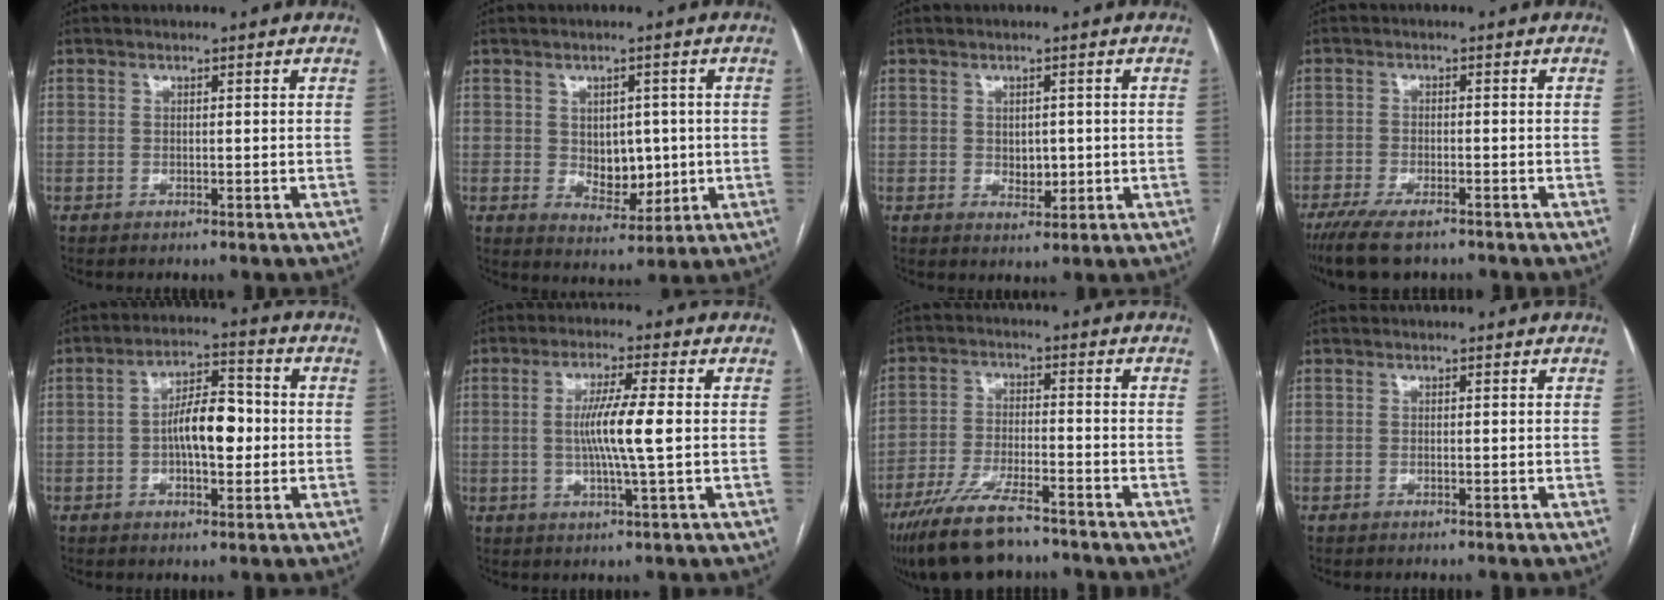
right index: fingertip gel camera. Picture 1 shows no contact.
{"total": 6.3, "force": [0.1, 4.1, 4.8], "torque": [-0.066, -0.001, 0.017]}
{"total": 2.9, "force": [-0.1, 2.0, 2.2], "torque": [-0.028, -0.003, 0.006]}
{"total": 8.6, "force": [-6.5, 2.5, 5.2], "torque": [-0.089, -0.017, -0.106]}
{"total": 8.5, "force": [-0.7, 3.4, 7.8], "torque": [-0.136, 0.021, -0.012]}
{"total": 7.6, "force": [0.0, -0.4, 7.6], "torque": [-0.140, -0.003, -0.001]}
{"total": 12.1, "force": [-9.3, 2.7, 7.3], "torque": [-0.137, -0.026, -0.160]}
{"total": 0.0}